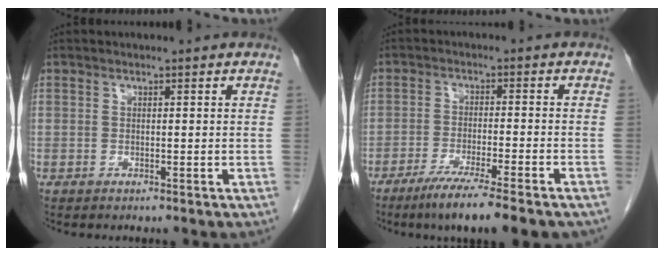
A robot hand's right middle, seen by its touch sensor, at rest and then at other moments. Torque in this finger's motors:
{"motor_torque": [1.12, -1.01, 0.17, 0.09]}